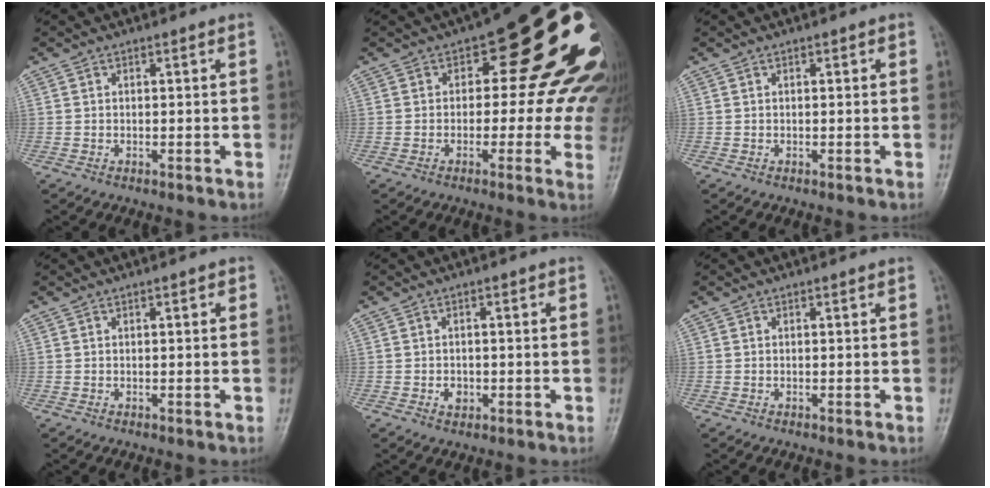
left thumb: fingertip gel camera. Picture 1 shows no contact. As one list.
[{"total": 19.5, "force": [3.7, 10.1, 16.2], "torque": [-0.151, -0.001, 0.030]}, {"total": 0.0}, {"total": 0.8, "force": [0.2, 0.3, 0.7], "torque": [-0.009, 0.003, 0.001]}, {"total": 2.3, "force": [-0.8, 1.9, 0.9], "torque": [-0.001, 0.002, -0.011]}, {"total": 0.0}]